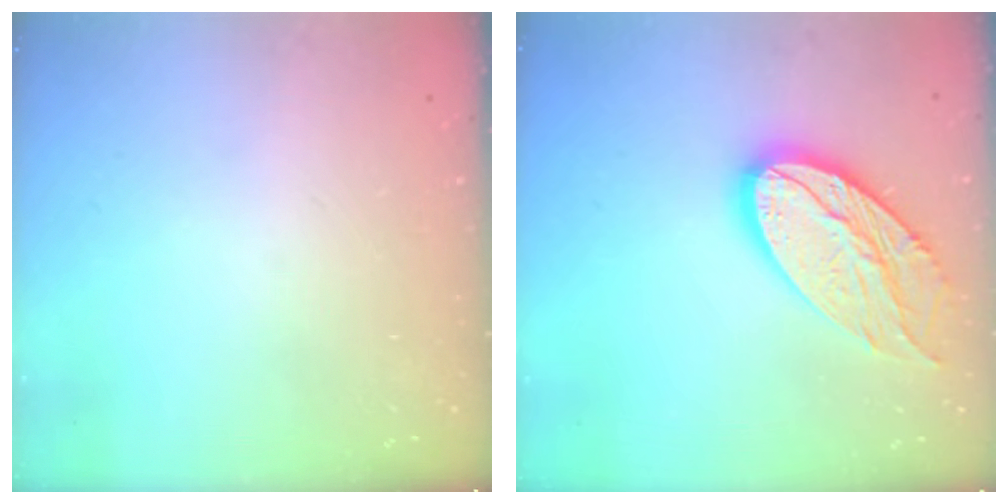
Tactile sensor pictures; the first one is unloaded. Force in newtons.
{"total": 18.8, "press": 18.7, "slide": 1.6}